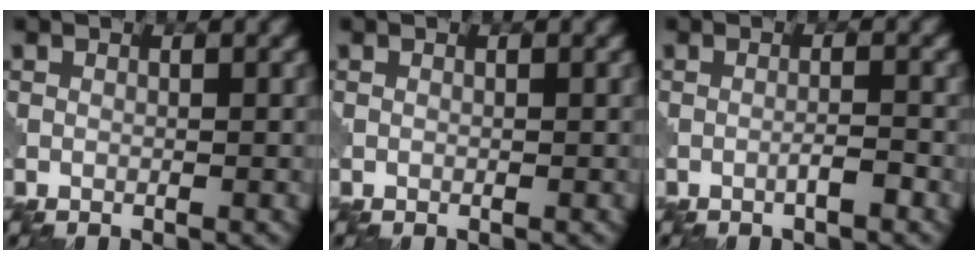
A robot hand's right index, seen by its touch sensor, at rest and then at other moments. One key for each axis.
{"total": 0.0}
{"total": 1.5, "fx": -0.8, "fy": 0.1, "fz": 1.3, "tx": -0.020, "ty": 0.005, "tz": -0.017}